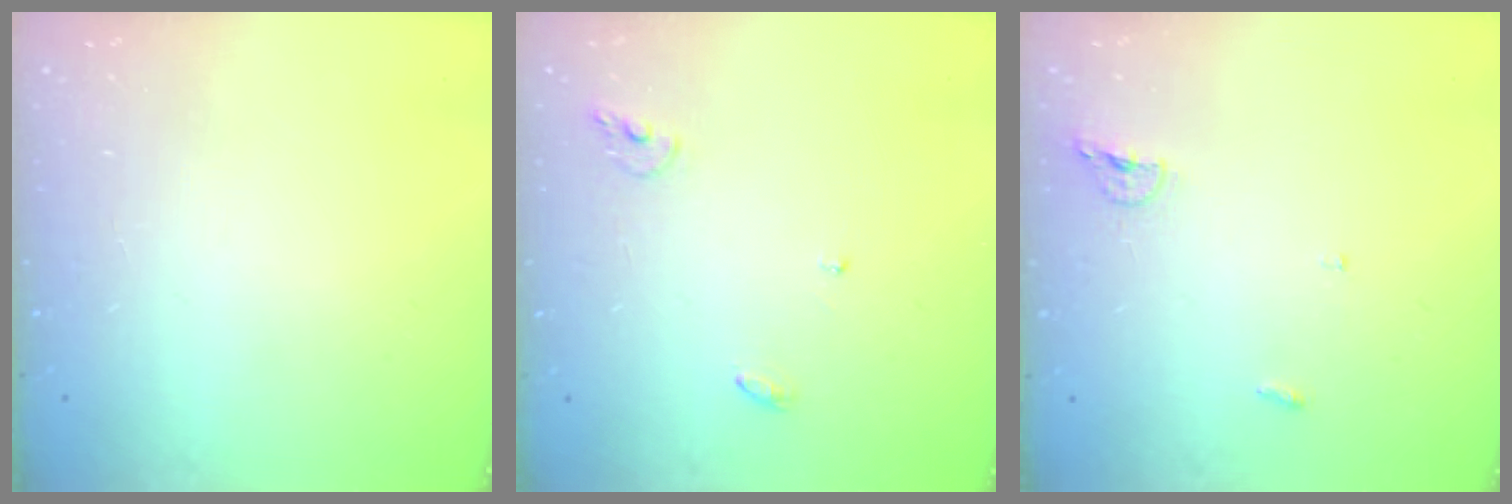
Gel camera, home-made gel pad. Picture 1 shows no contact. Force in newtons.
{"total": 5.4, "press": 5.4, "slide": 0.2}
{"total": 3.9, "press": 3.8, "slide": 0.8}